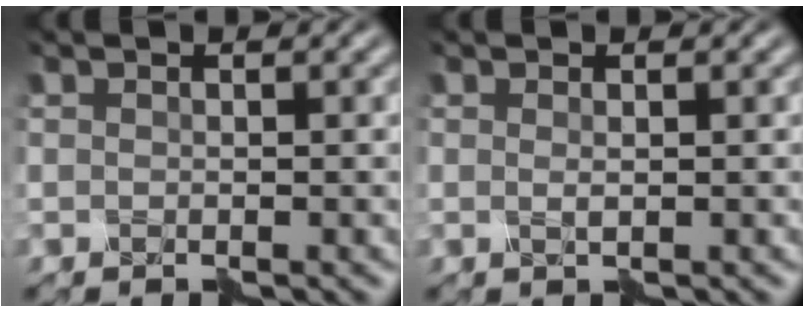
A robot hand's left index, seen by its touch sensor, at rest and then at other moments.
{"total": 0.7, "force": [0.0, 0.0, 0.7], "torque": [-0.013, -0.001, 0.001]}